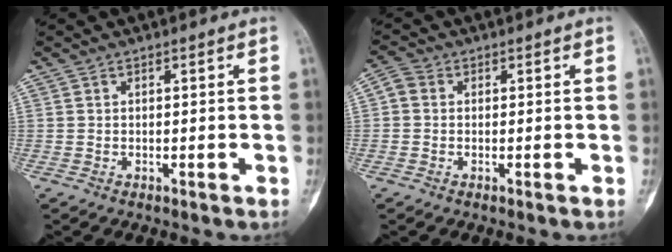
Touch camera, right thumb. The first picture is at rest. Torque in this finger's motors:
{"motor_torque": [0.27, 0.16, 0.24, -0.36, 0.02]}